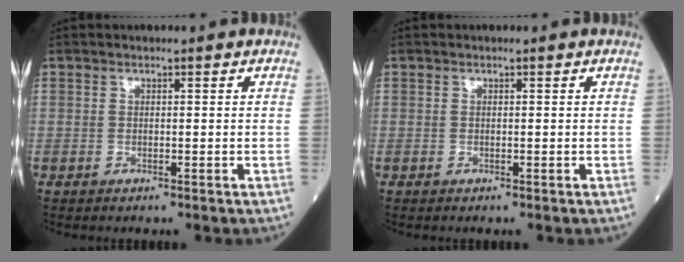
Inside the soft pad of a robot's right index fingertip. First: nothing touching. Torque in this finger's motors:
{"motor_torque": [-0.07, -0.02, -0.02, 0.00]}